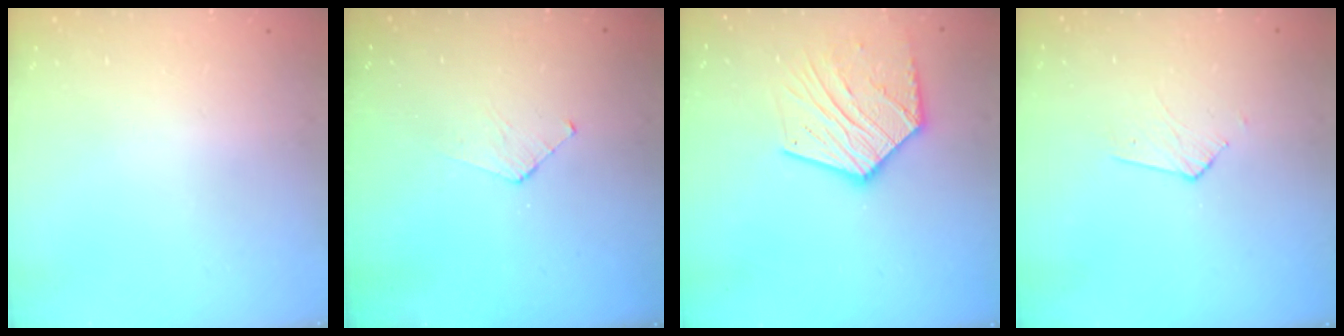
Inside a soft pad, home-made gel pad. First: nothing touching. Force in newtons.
{"total": 3.4, "press": 3.3, "slide": 0.3}
{"total": 16.9, "press": 16.9, "slide": 1.2}
{"total": 2.7, "press": 2.7, "slide": 0.2}